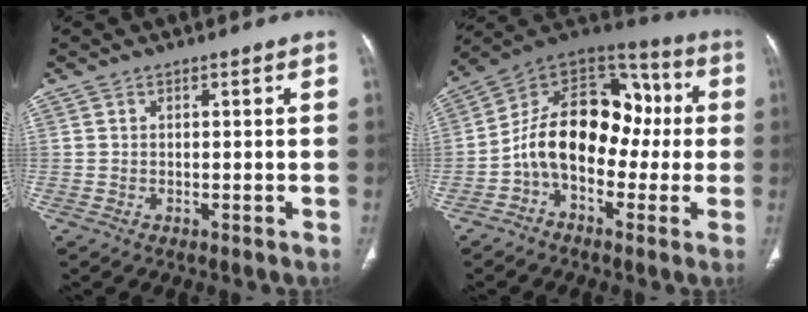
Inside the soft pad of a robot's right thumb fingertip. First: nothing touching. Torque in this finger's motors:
{"motor_torque": [2.33, 2.37, 1.72, -0.92, 0.29]}